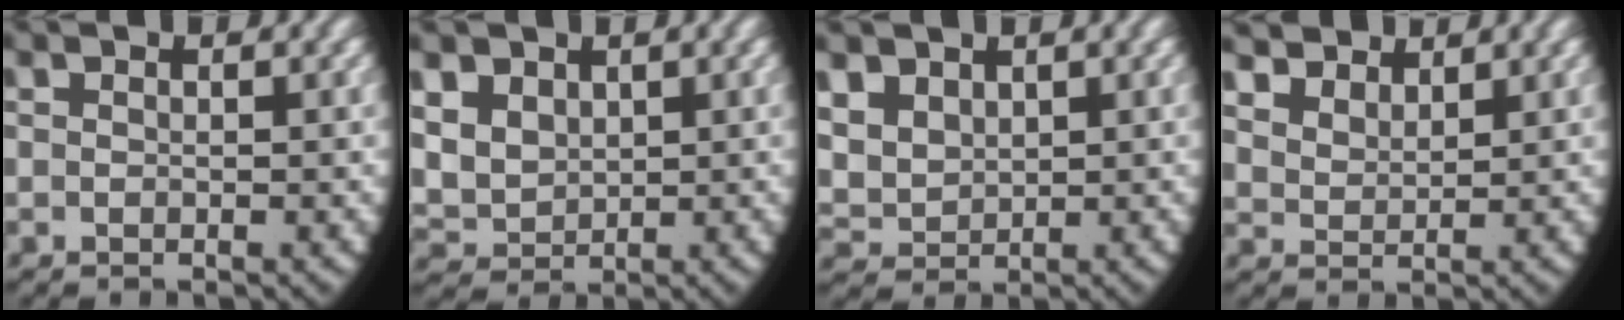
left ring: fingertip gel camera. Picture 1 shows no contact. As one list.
[{"total": 6.8, "force": [1.1, 6.1, 2.7], "torque": [-0.101, -0.029, 0.032]}, {"total": 5.3, "force": [1.4, 4.6, 2.1], "torque": [-0.081, -0.020, 0.039]}, {"total": 4.0, "force": [3.0, 2.2, 1.5], "torque": [-0.037, -0.007, 0.061]}]